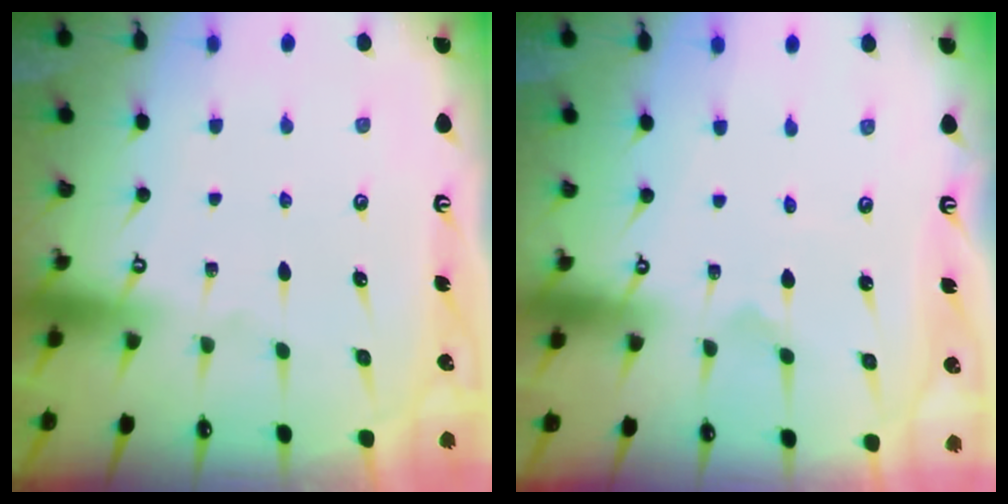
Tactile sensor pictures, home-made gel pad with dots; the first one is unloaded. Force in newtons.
{"total": 0.0}